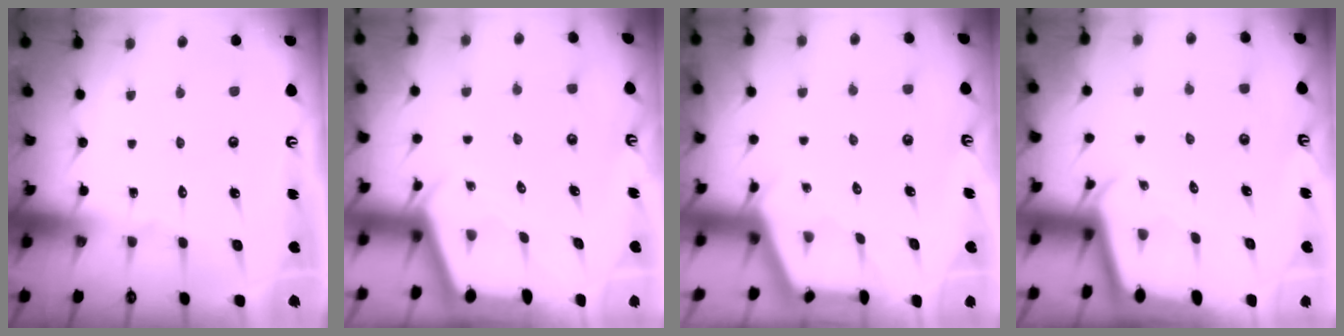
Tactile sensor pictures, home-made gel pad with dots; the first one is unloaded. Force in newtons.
{"total": 2.3, "press": 2.3, "slide": 0.3}
{"total": 2.9, "press": 2.9, "slide": 0.3}
{"total": 2.1, "press": 2.1, "slide": 0.1}